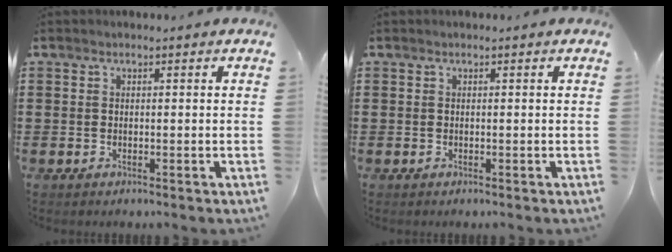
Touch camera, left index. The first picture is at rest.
{"total": 0.0}